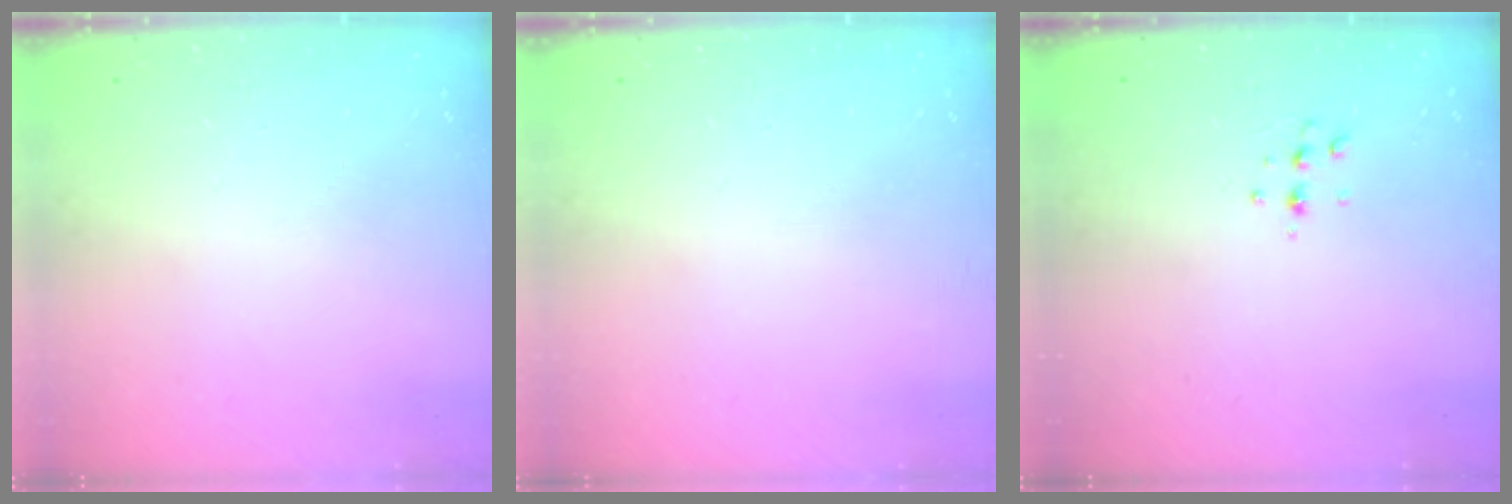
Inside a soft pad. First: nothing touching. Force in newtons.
{"total": 0.0}
{"total": 4.7, "press": 4.6, "slide": 1.0}